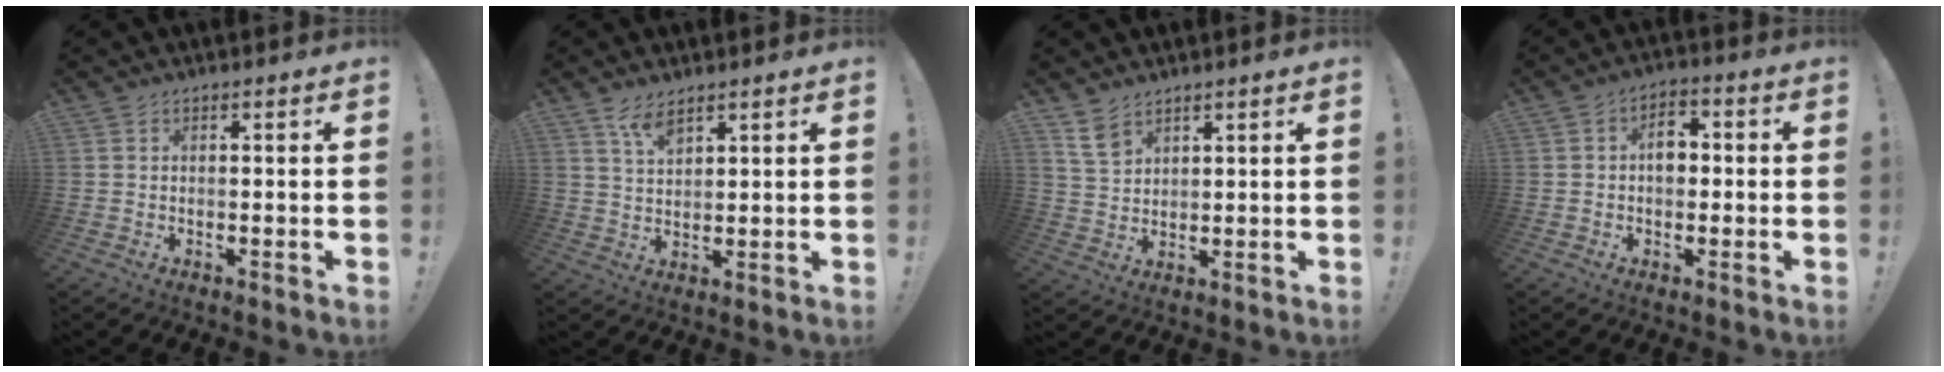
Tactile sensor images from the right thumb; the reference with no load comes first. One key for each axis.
{"total": 5.8, "fx": 4.2, "fy": 2.2, "fz": 3.3, "tx": -0.060, "ty": -0.021, "tz": 0.075}
{"total": 6.1, "fx": 4.4, "fy": 3.6, "fz": 2.4, "tx": -0.037, "ty": -0.026, "tz": 0.084}
{"total": 5.8, "fx": 0.2, "fy": 4.2, "fz": 4.0, "tx": -0.056, "ty": 0.010, "tz": 0.000}